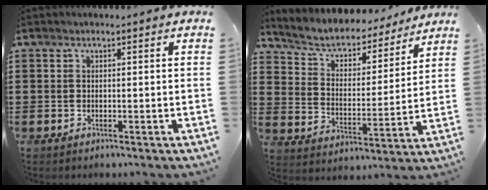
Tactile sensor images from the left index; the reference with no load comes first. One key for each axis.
{"total": 4.7, "fx": 4.0, "fy": 2.1, "fz": 1.4, "tx": -0.053, "ty": -0.028, "tz": 0.060}